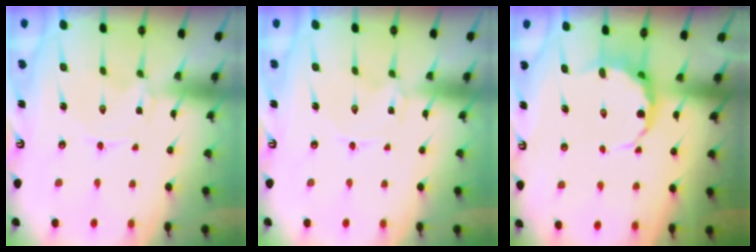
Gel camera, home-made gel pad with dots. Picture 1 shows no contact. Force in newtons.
{"total": 0.0}
{"total": 6.1, "press": 5.9, "slide": 1.6}